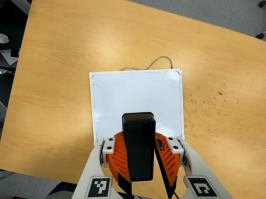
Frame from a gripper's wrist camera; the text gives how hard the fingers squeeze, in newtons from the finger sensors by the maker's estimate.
{"total": 9.8, "left": 9.9, "right": 9.7}